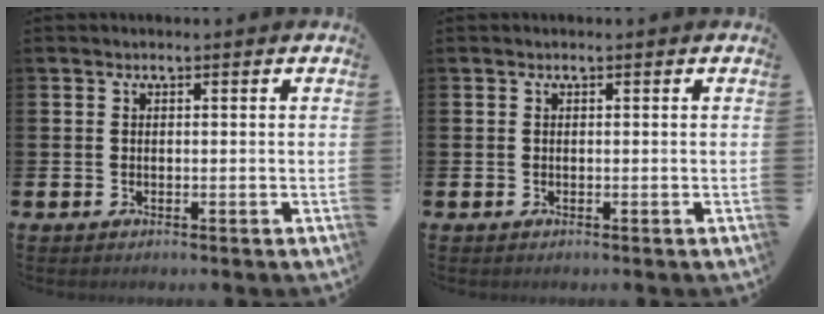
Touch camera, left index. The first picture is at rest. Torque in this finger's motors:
{"motor_torque": [-0.01, 0.01, 0.00, 0.00]}